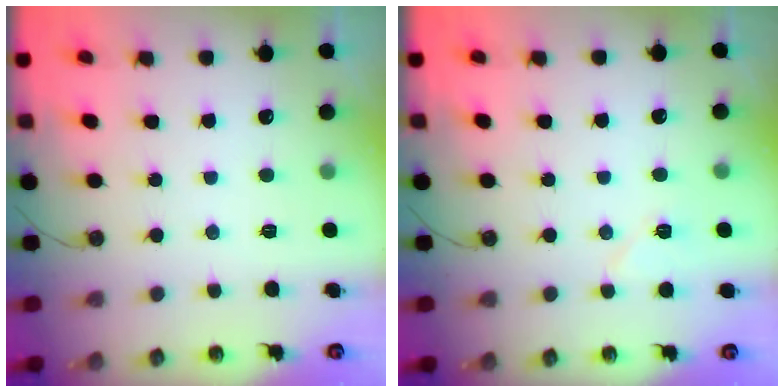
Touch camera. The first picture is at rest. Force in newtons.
{"total": 5.7, "press": 5.6, "slide": 1.4}